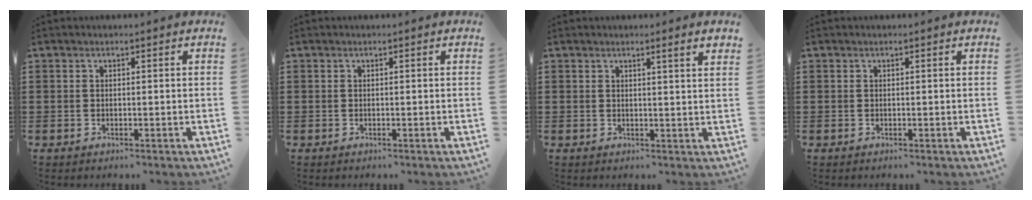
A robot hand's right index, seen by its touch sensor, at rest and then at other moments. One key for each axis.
{"total": 0.0}
{"total": 1.7, "fx": 1.1, "fy": -0.3, "fz": 1.2, "tx": -0.023, "ty": -0.003, "tz": 0.020}
{"total": 0.0}